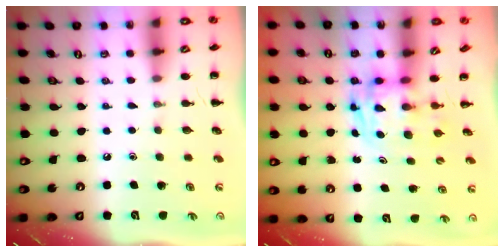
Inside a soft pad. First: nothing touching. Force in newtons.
{"total": 2.7, "press": 2.6, "slide": 0.5}